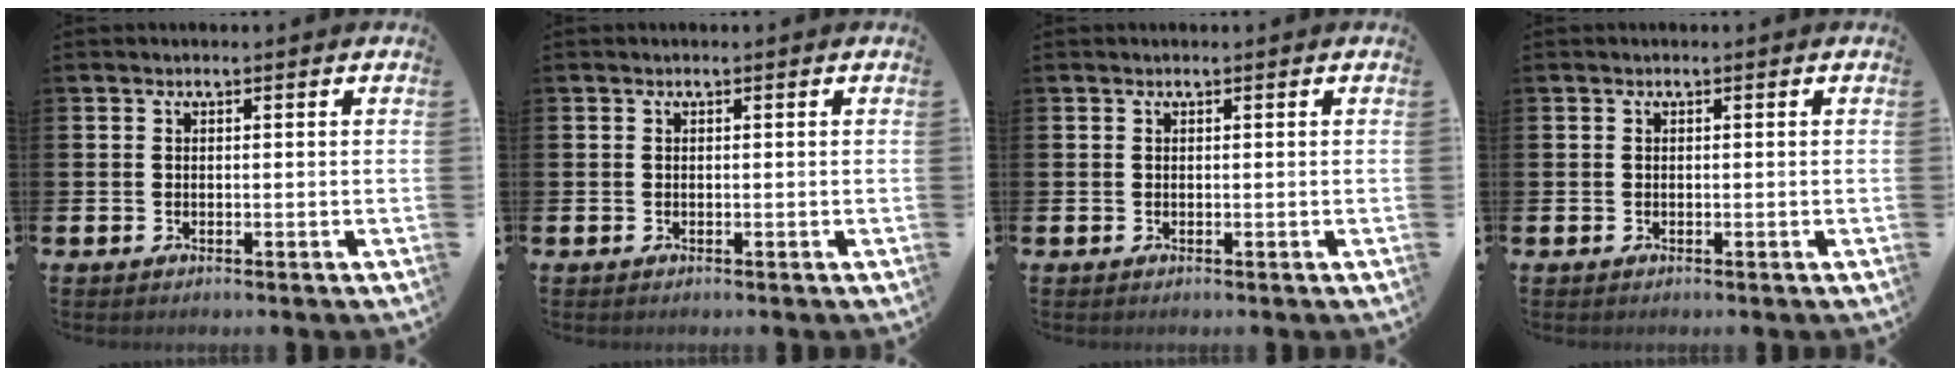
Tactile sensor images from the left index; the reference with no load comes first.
{"total": 0.0}
{"total": 0.0}
{"total": 0.0}